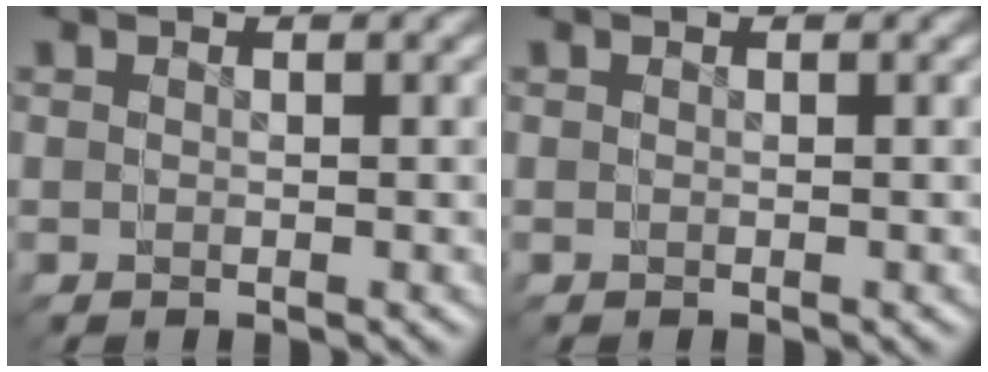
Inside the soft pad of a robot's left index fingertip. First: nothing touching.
{"total": 0.0}